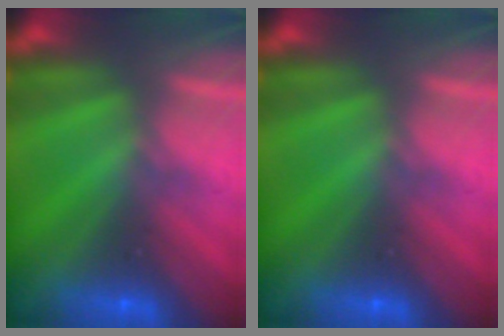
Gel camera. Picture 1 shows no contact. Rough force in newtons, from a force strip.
{"total": 0.0}